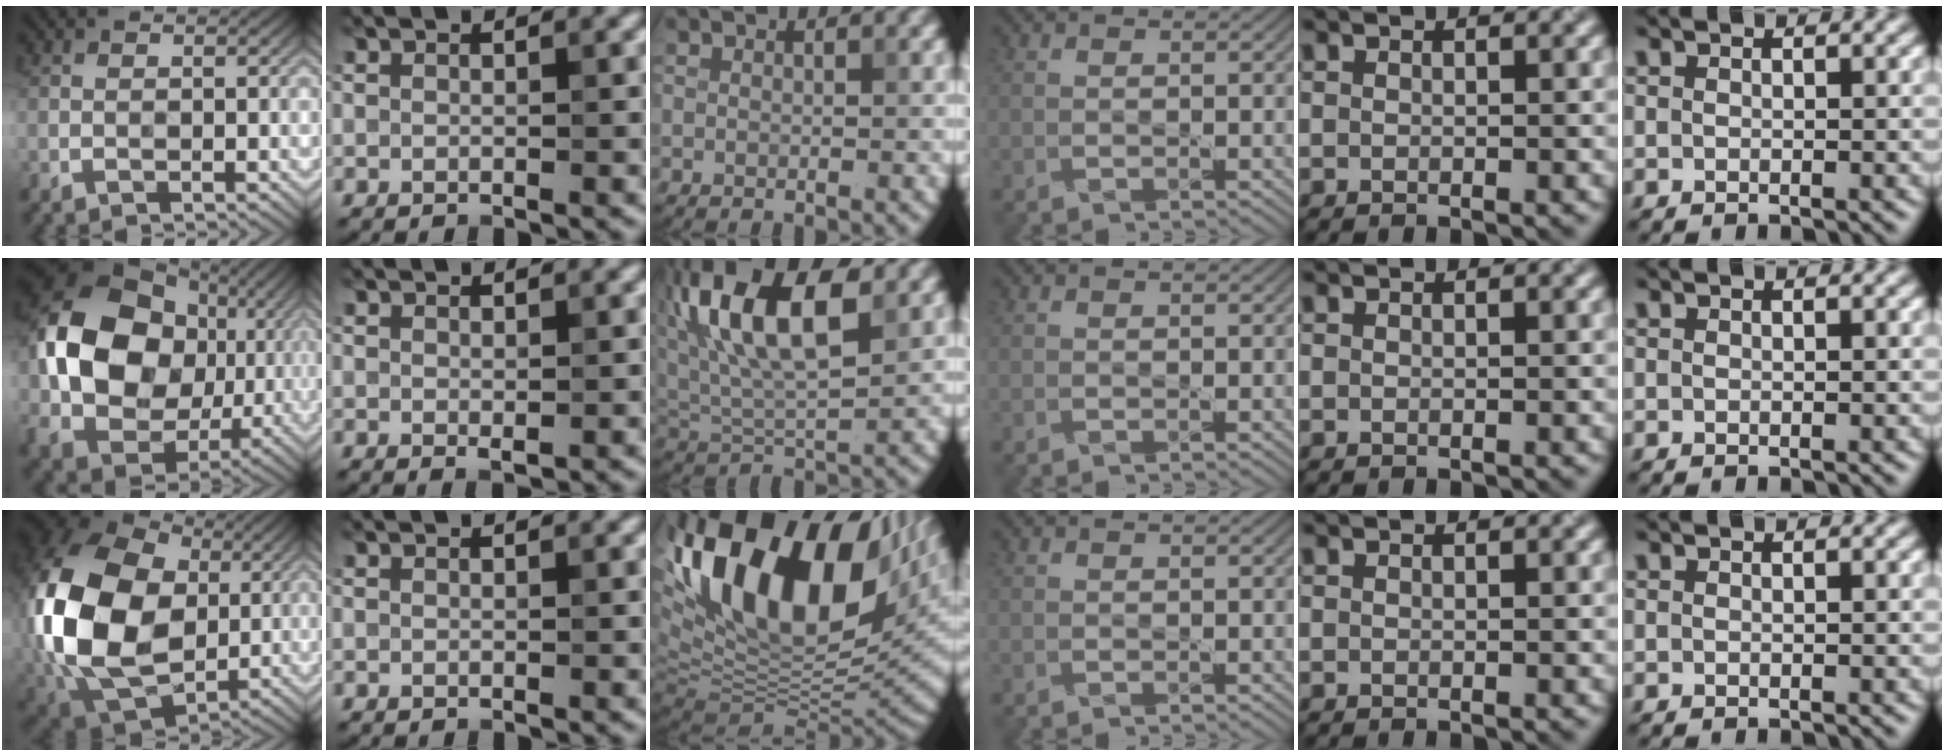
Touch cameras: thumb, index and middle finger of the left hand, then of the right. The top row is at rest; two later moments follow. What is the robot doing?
{"motion": "pour", "object": "watering can"}